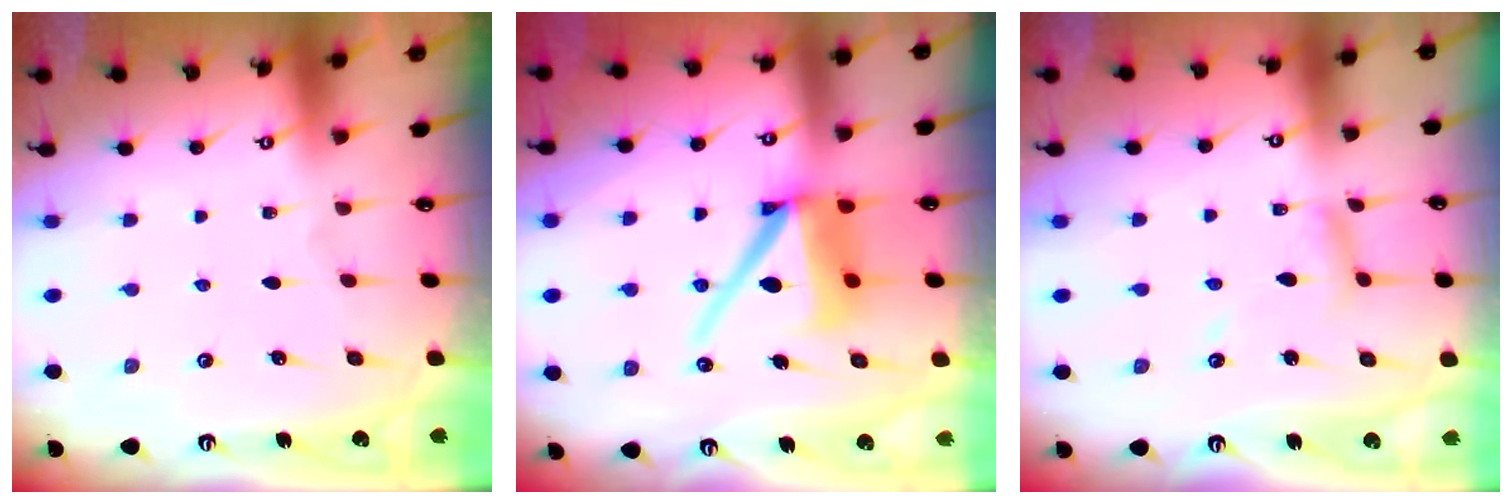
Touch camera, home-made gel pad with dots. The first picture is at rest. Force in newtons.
{"total": 12.5, "press": 12.4, "slide": 1.5}
{"total": 7.2, "press": 7.2, "slide": 0.5}